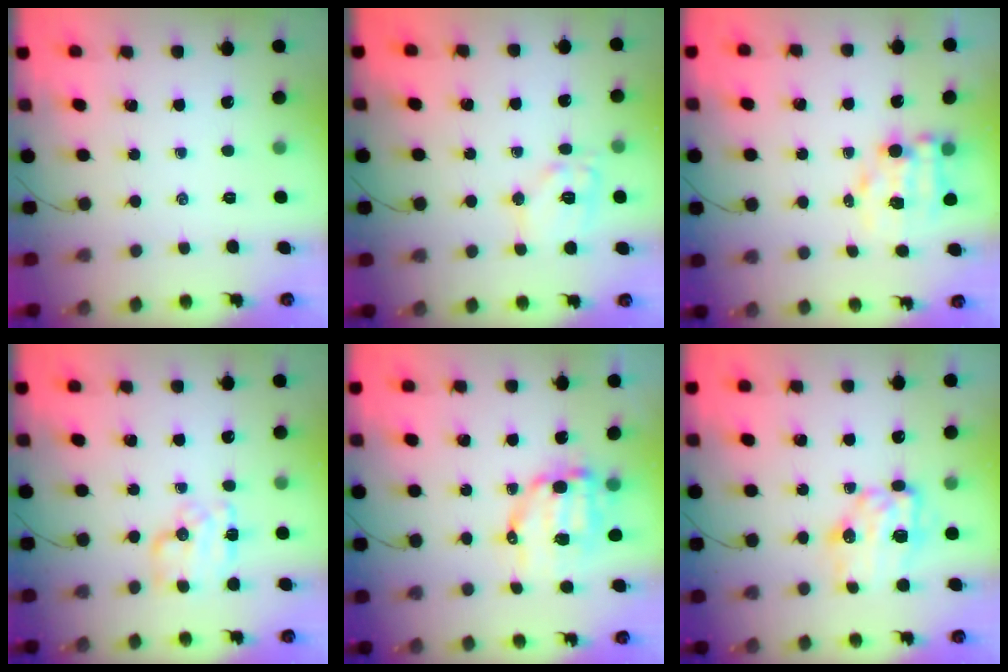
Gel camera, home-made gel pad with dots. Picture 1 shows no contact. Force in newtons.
{"total": 10.6, "press": 10.6, "slide": 0.7}
{"total": 6.2, "press": 6.1, "slide": 1.0}
{"total": 9.7, "press": 9.7, "slide": 0.2}
{"total": 9.6, "press": 9.3, "slide": 2.0}
{"total": 9.6, "press": 9.4, "slide": 1.8}